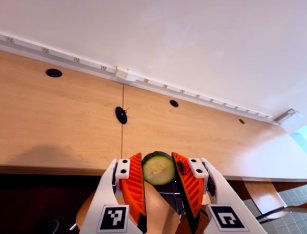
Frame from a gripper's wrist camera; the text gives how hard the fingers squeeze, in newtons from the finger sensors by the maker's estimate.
{"total": 8.7, "left": 8.6, "right": 8.8}